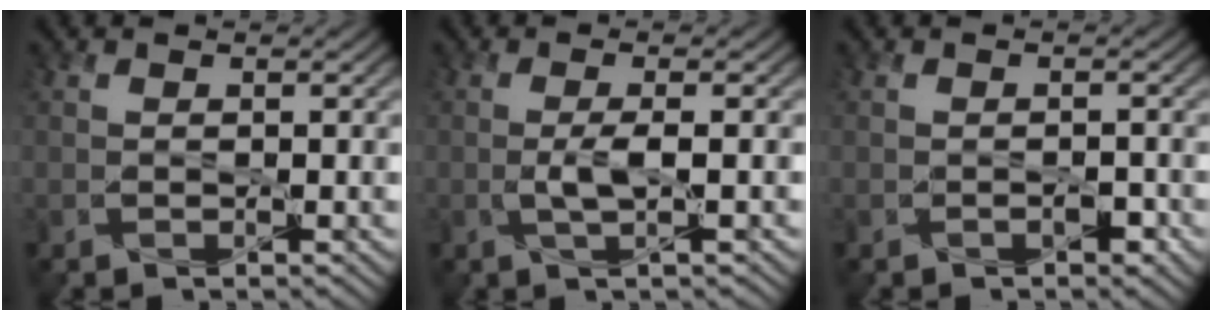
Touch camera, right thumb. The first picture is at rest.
{"total": 2.4, "force": [-0.3, 0.3, 2.4], "torque": [-0.050, 0.003, -0.009]}
{"total": 1.2, "force": [-0.7, 0.6, 0.8], "torque": [-0.013, -0.001, -0.011]}